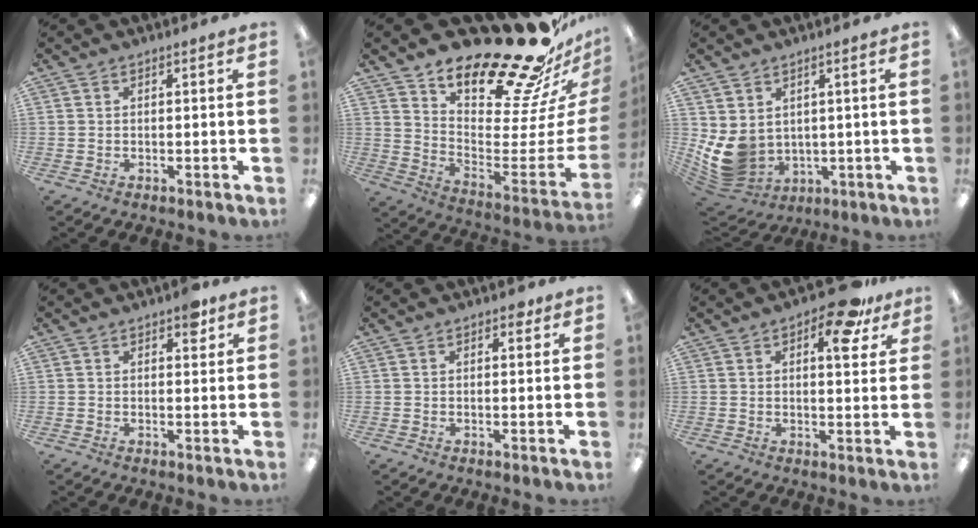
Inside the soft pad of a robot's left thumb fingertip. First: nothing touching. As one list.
[{"total": 24.8, "force": [20.9, 7.2, 11.1], "torque": [-0.132, -0.183, 0.354]}, {"total": 8.9, "force": [1.5, 7.1, 5.1], "torque": [-0.131, -0.026, 0.036]}, {"total": 4.0, "force": [2.0, 2.0, 2.8], "torque": [-0.026, -0.007, 0.029]}, {"total": 2.2, "force": [1.1, 1.2, 1.5], "torque": [-0.007, -0.006, 0.013]}, {"total": 11.9, "force": [6.6, 5.1, 8.4], "torque": [-0.103, -0.030, 0.105]}]